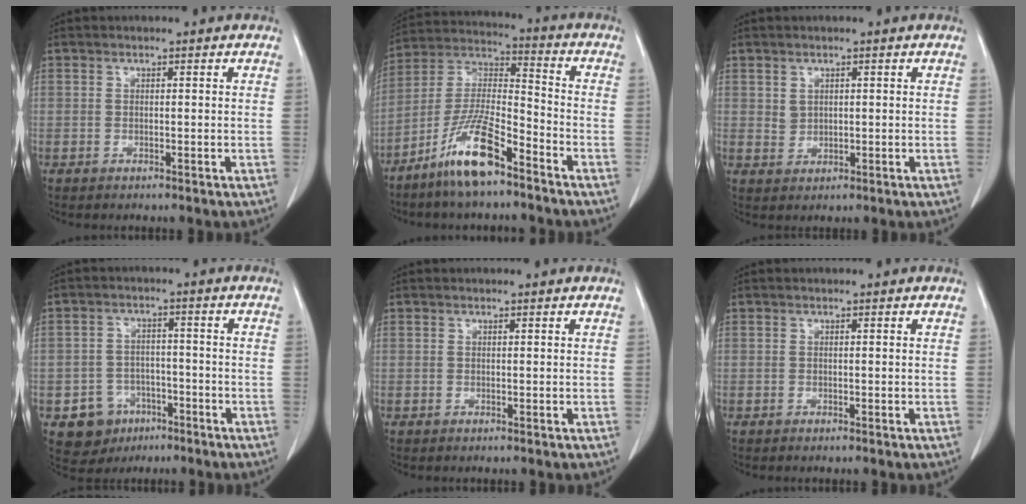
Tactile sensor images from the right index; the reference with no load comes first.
{"total": 12.3, "force": [-8.1, 2.2, 8.9], "torque": [-0.183, -0.009, -0.156]}
{"total": 1.8, "force": [0.8, 1.4, 0.7], "torque": [-0.012, -0.003, 0.019]}
{"total": 6.7, "force": [-3.2, 5.8, 1.3], "torque": [-0.020, 0.010, -0.040]}
{"total": 0.0}
{"total": 0.0}